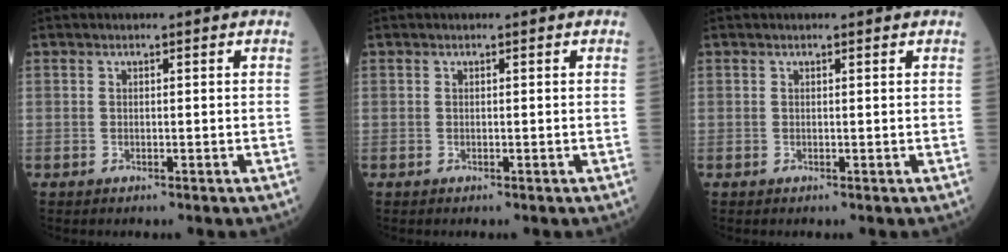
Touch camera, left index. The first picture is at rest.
{"total": 0.0}
{"total": 1.2, "force": [1.1, 0.2, 0.4], "torque": [-0.009, 0.004, 0.013]}